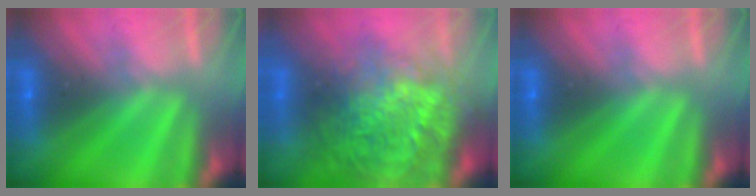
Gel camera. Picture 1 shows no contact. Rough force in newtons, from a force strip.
{"total": 14.6}
{"total": 0.0}